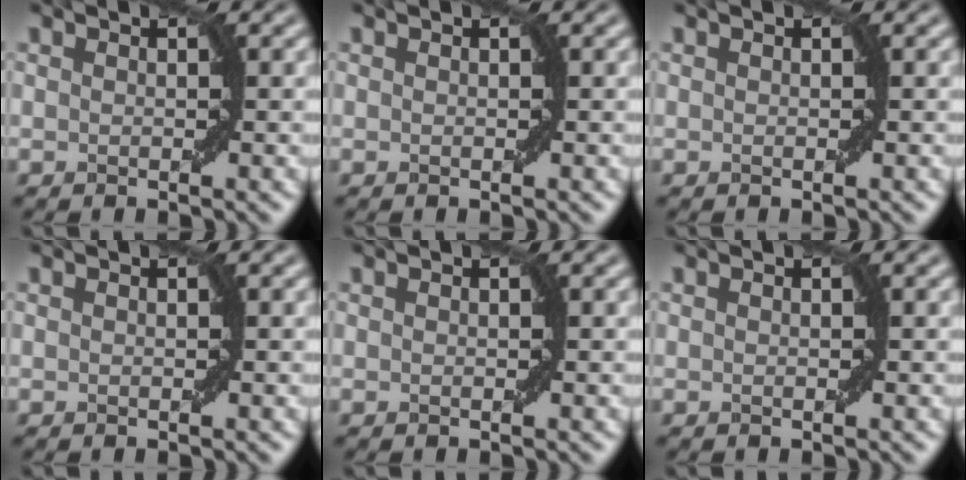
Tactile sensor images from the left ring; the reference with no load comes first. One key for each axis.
{"total": 0.0}
{"total": 0.0}
{"total": 0.0}
{"total": 0.0}
{"total": 0.0}